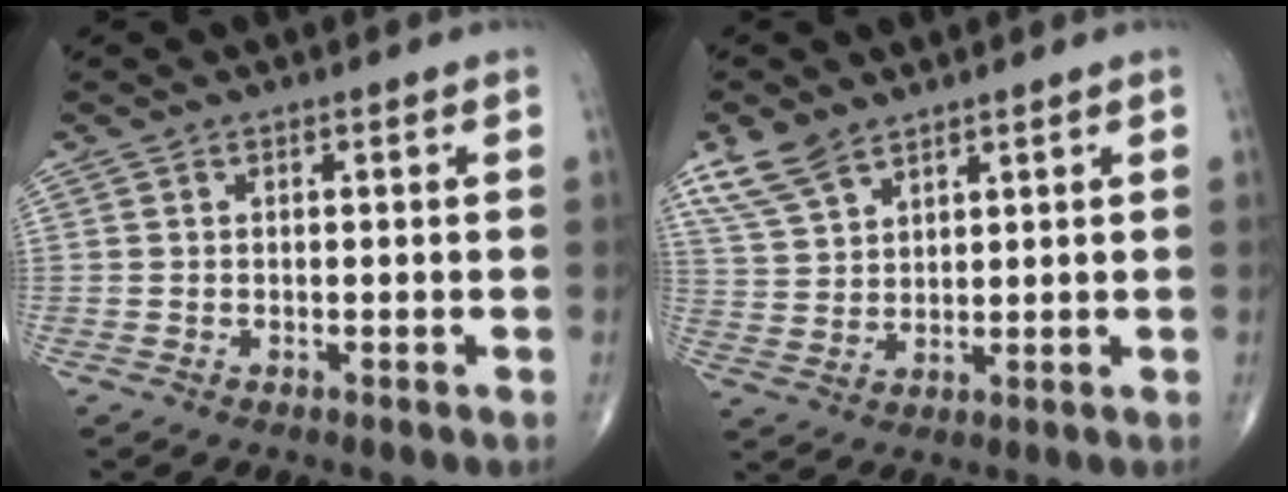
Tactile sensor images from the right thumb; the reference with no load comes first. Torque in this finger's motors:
{"motor_torque": [-0.17, 0.33, 0.63, 0.57, 0.03]}